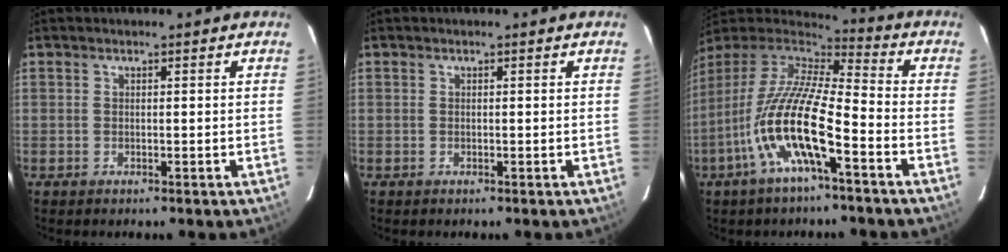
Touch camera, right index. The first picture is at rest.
{"total": 0.0}
{"total": 17.1, "force": [-7.1, 3.9, 15.1], "torque": [-0.284, -0.022, -0.143]}